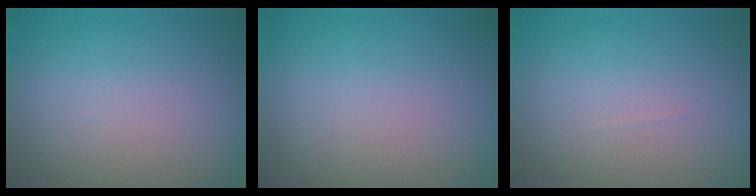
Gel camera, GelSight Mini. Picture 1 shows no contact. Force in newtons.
{"total": 0.0}
{"total": 0.0}